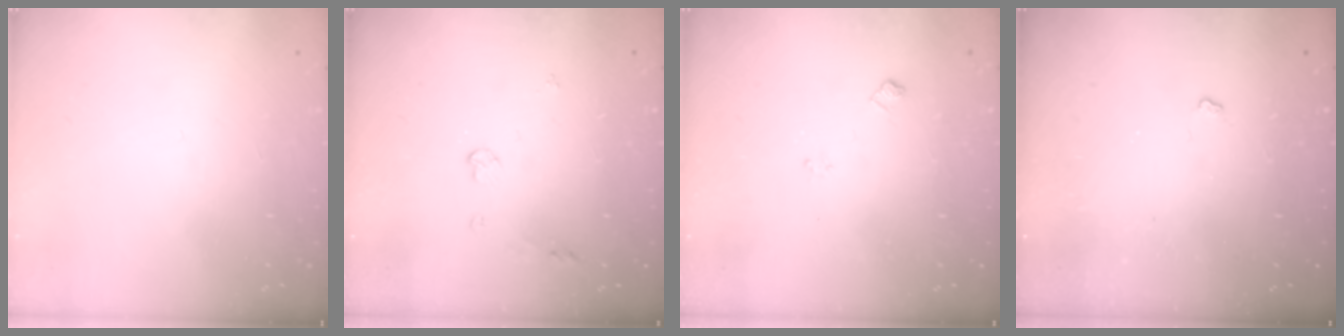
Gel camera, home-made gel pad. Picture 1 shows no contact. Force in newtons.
{"total": 3.8, "press": 3.8, "slide": 0.6}
{"total": 5.1, "press": 5.0, "slide": 0.8}
{"total": 2.6, "press": 2.6, "slide": 0.4}